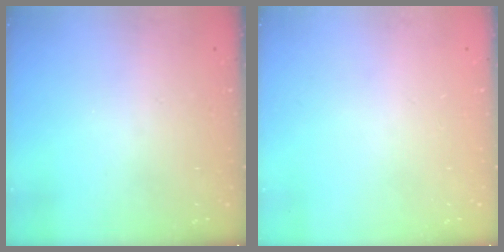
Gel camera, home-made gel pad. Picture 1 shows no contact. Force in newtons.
{"total": 0.0}